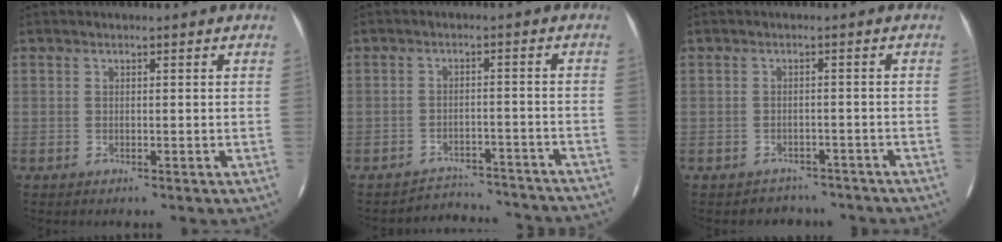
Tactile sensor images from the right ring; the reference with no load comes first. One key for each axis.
{"total": 14.7, "fx": -14.0, "fy": 3.3, "fz": 2.9, "tx": -0.059, "ty": 0.023, "tz": -0.173}
{"total": 5.9, "fx": -5.0, "fy": 3.0, "fz": 0.7, "tx": -0.011, "ty": 0.016, "tz": -0.060}